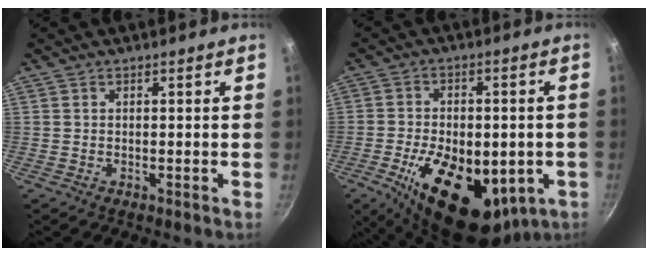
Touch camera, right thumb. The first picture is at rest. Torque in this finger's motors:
{"motor_torque": [0.09, 1.53, 1.97, -0.81, 0.61]}